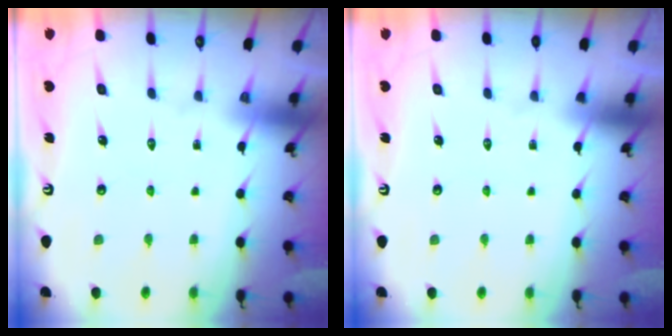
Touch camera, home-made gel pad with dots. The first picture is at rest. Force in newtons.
{"total": 0.0}